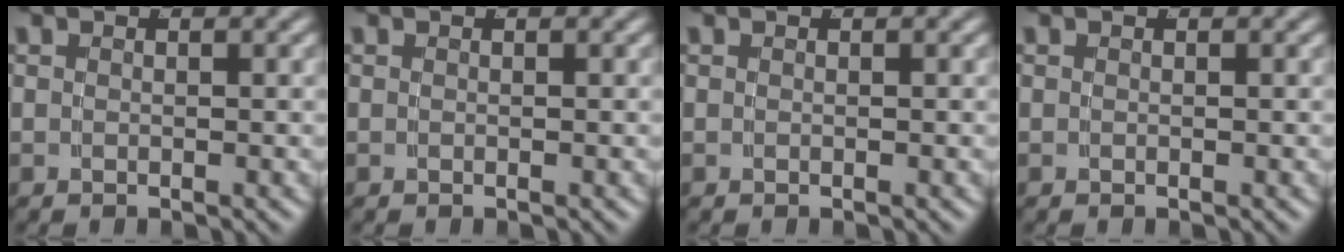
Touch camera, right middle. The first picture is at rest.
{"total": 0.0}
{"total": 0.0}
{"total": 0.0}